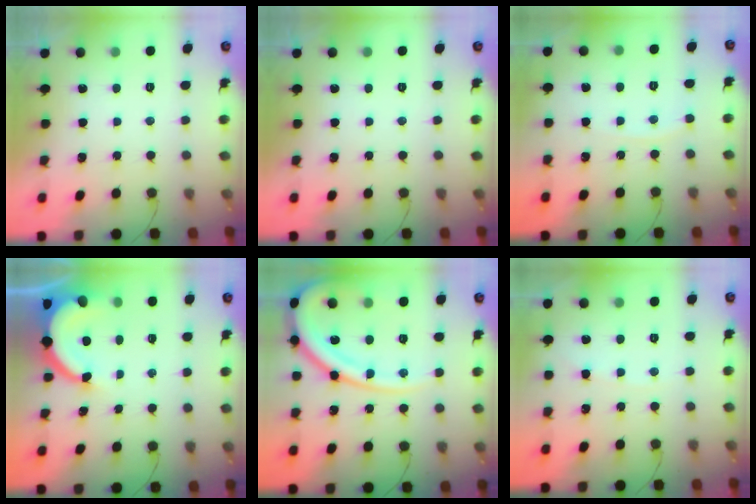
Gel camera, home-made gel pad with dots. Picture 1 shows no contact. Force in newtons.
{"total": 0.0}
{"total": 2.3, "press": 2.3, "slide": 0.3}
{"total": 9.0, "press": 8.9, "slide": 0.7}
{"total": 18.5, "press": 18.4, "slide": 2.1}
{"total": 1.8, "press": 1.8, "slide": 0.3}